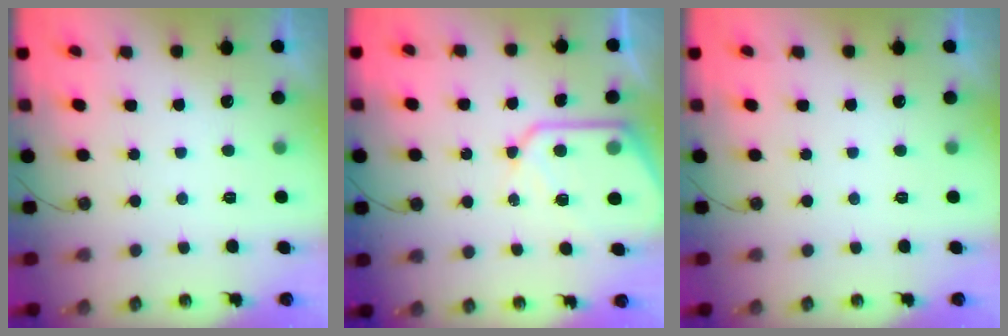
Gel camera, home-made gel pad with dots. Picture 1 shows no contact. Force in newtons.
{"total": 12.7, "press": 12.7, "slide": 1.4}
{"total": 0.0}